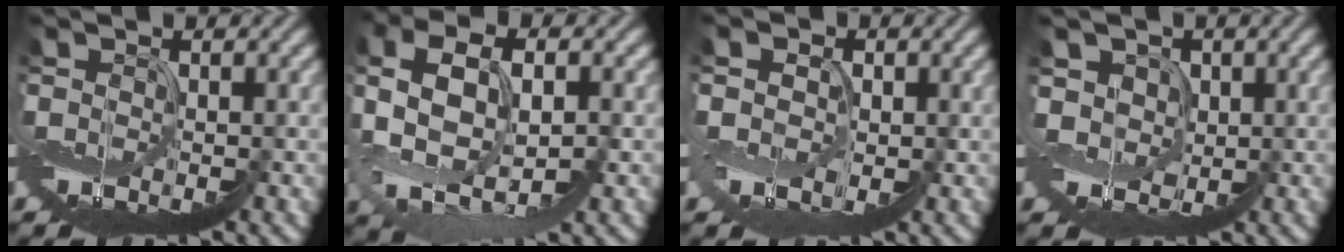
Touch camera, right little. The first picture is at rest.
{"total": 5.6, "force": [-0.1, 3.0, 4.7], "torque": [-0.130, 0.017, -0.007]}
{"total": 2.4, "force": [1.4, 1.8, 0.9], "torque": [-0.011, 0.011, 0.010]}
{"total": 2.9, "force": [2.5, 1.2, -0.8], "torque": [0.008, 0.024, 0.017]}